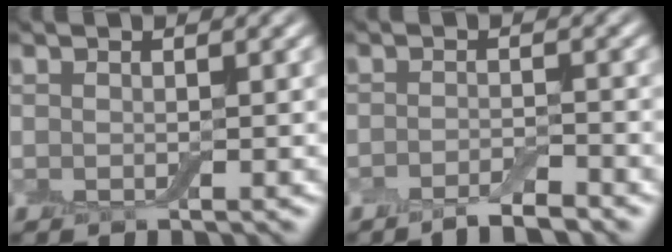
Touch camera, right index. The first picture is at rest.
{"total": 2.6, "force": [-2.1, 0.5, 1.5], "torque": [-0.025, 0.002, -0.038]}